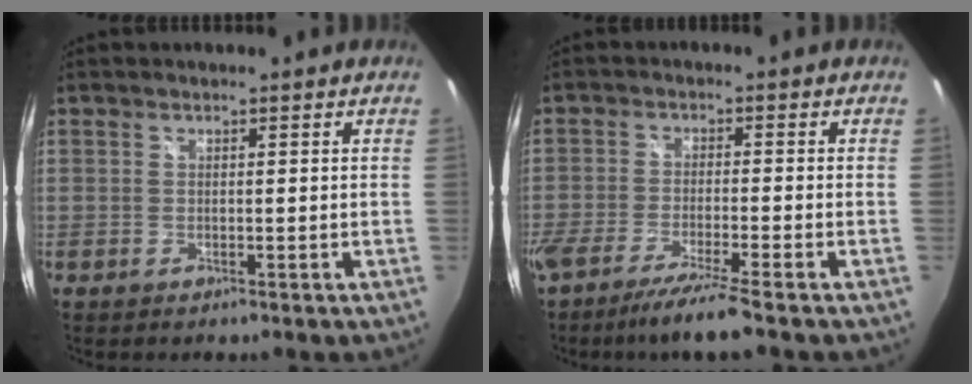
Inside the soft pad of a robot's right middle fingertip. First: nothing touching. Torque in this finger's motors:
{"motor_torque": [1.18, -0.96, 0.23, 0.21]}